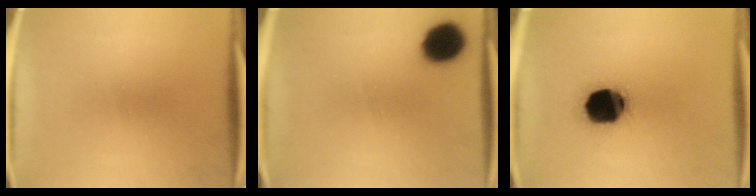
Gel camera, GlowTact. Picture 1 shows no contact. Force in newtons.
{"total": 12.1}
{"total": 19.1}